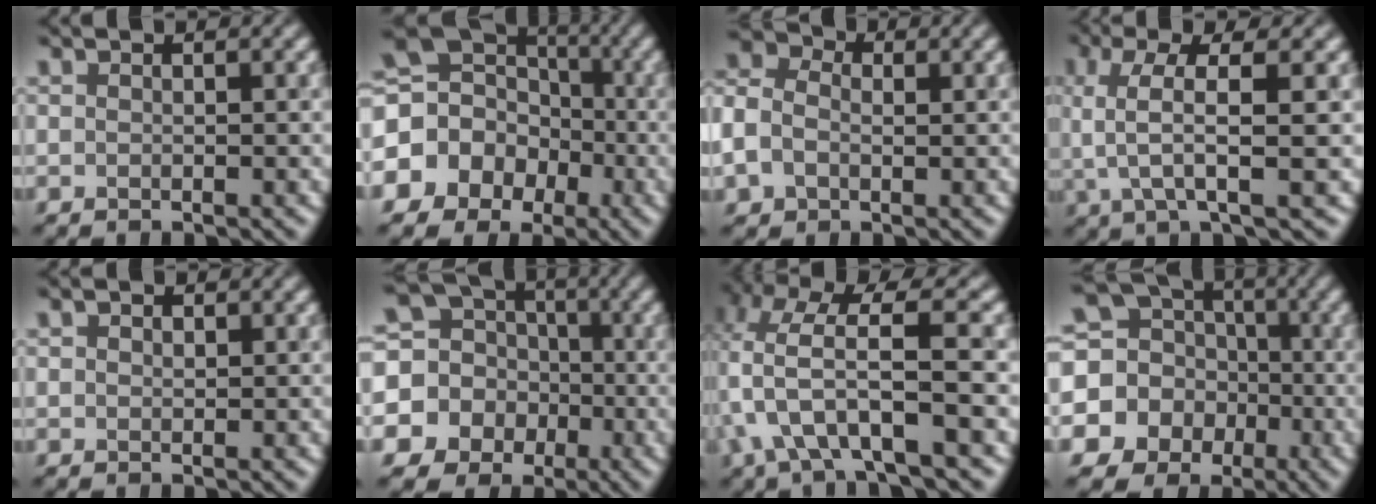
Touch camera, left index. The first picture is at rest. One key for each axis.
{"total": 12.8, "fx": -2.9, "fy": 11.7, "fz": 4.3, "tx": -0.118, "ty": 0.013, "tz": -0.070}
{"total": 5.1, "fx": 0.0, "fy": 4.0, "fz": 3.1, "tx": -0.092, "ty": 0.014, "tz": 0.000}
{"total": 5.0, "fx": 0.7, "fy": 1.2, "fz": 4.8, "tx": -0.094, "ty": 0.011, "tz": 0.014}
{"total": 0.9, "fx": 0.5, "fy": 0.6, "fz": 0.5, "tx": -0.004, "ty": 0.002, "tz": 0.009}
{"total": 14.7, "fx": -2.3, "fy": 13.8, "fz": 4.5, "tx": -0.142, "ty": 0.001, "tz": -0.061}
{"total": 7.2, "fx": -1.5, "fy": 2.1, "fz": 6.8, "tx": -0.136, "ty": 0.012, "tz": -0.030}
{"total": 16.3, "fx": -2.7, "fy": 15.4, "fz": 4.8, "tx": -0.150, "ty": -0.009, "tz": -0.069}